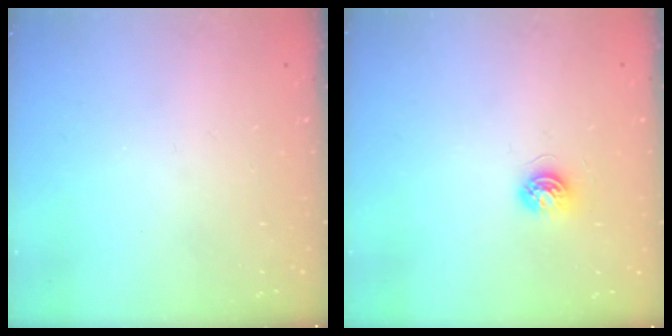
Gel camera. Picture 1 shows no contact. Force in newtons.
{"total": 5.4, "press": 5.4, "slide": 0.5}